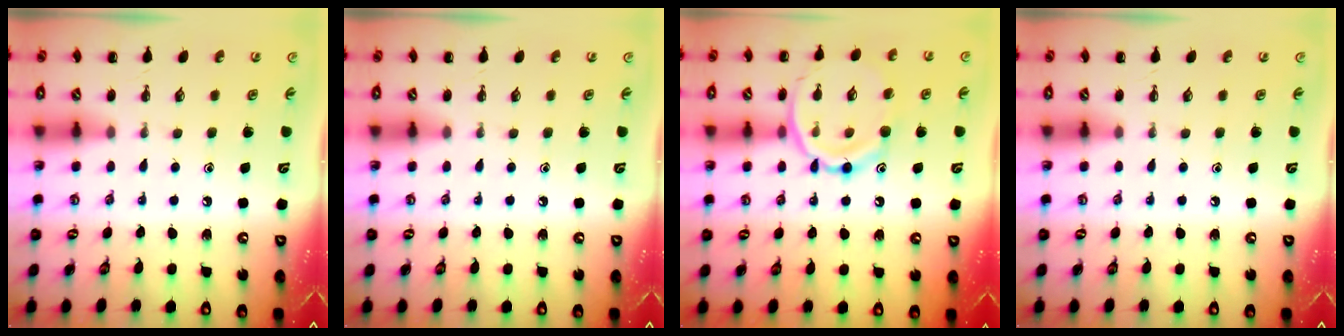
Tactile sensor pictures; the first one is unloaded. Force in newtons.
{"total": 0.0}
{"total": 16.0, "press": 15.9, "slide": 1.3}
{"total": 0.0}